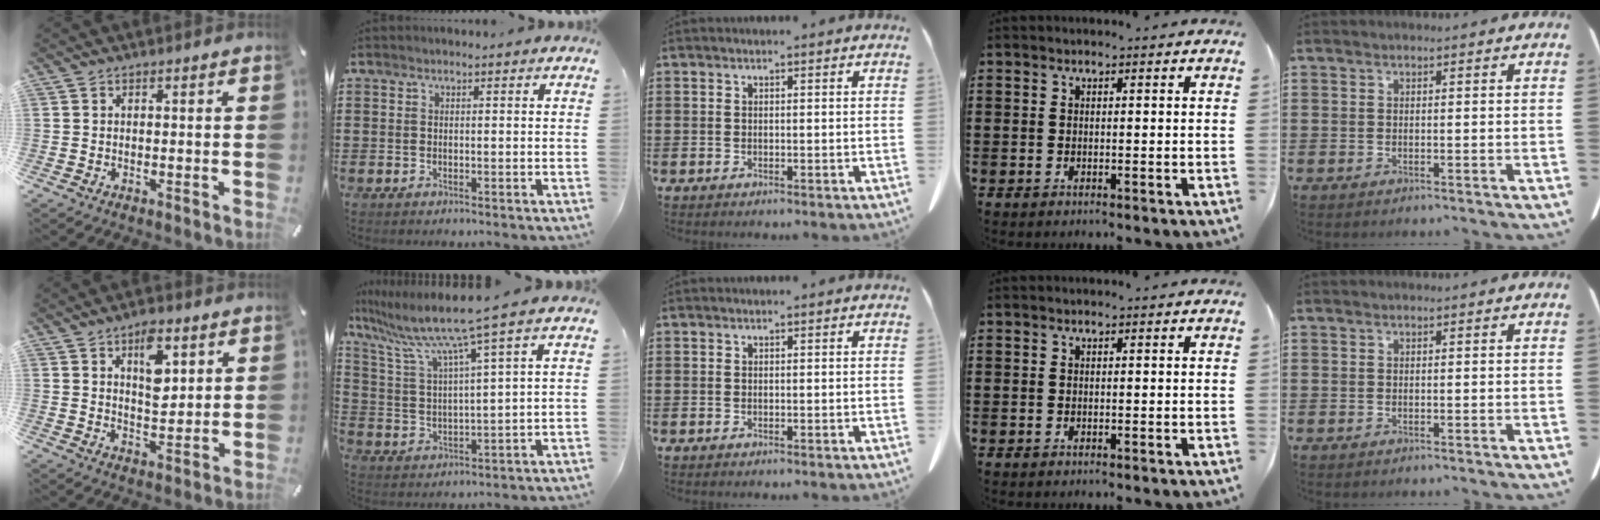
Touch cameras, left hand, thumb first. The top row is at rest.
{"thumb": {"total": 8.8, "force": [4.0, 5.0, 6.0], "torque": [-0.074, -0.017, 0.063]}, "index": {"total": 8.5, "force": [6.3, -1.1, 5.6], "torque": [-0.134, -0.041, 0.101]}}